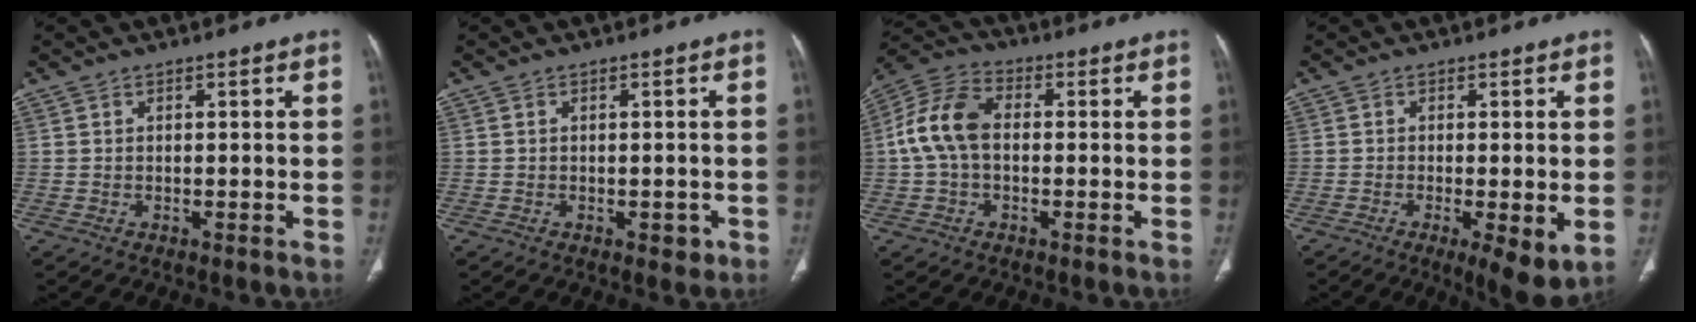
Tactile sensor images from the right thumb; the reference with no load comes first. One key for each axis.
{"total": 1.8, "fx": -0.7, "fy": 1.2, "fz": 1.2, "tx": -0.006, "ty": 0.001, "tz": -0.005}
{"total": 10.5, "fx": 0.0, "fy": 6.9, "fz": 7.9, "tx": -0.162, "ty": 0.030, "tz": -0.009}
{"total": 7.1, "fx": -2.0, "fy": 1.9, "fz": 6.5, "tx": -0.105, "ty": -0.020, "tz": -0.030}